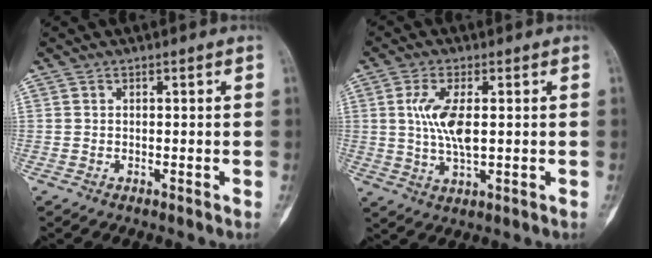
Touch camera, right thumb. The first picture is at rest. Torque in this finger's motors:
{"motor_torque": [1.23, 1.60, 0.65, -0.50, 0.52]}